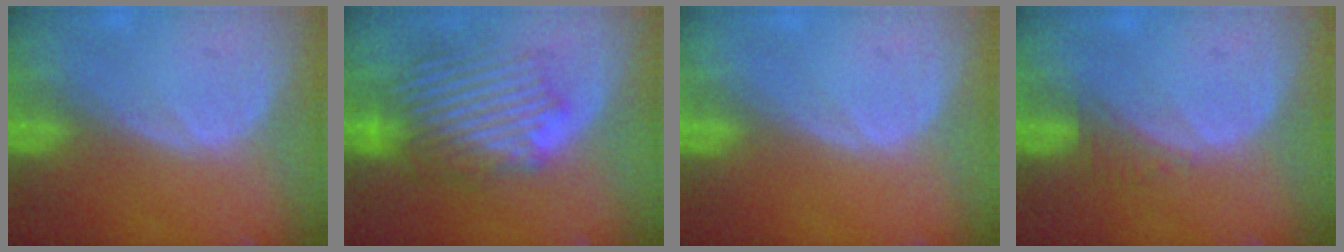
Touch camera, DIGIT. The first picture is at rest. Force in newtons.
{"total": 9.0, "press": 8.6, "slide": 2.7}
{"total": 0.0}
{"total": 1.3, "press": 1.2, "slide": 0.4}